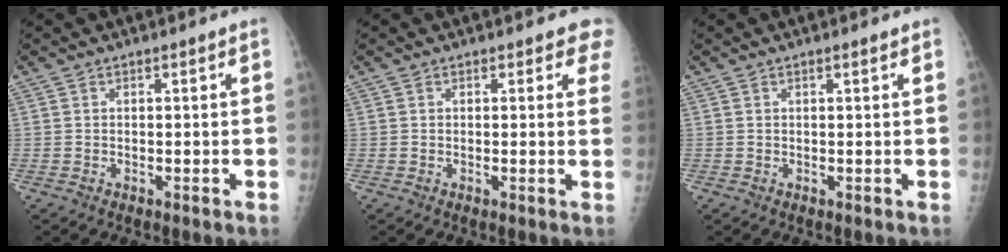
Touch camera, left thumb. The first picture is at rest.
{"total": 3.1, "force": [2.5, 1.6, 1.1], "torque": [0.017, -0.010, 0.009]}
{"total": 0.9, "force": [0.5, 0.2, 0.6], "torque": [-0.010, 0.001, 0.007]}